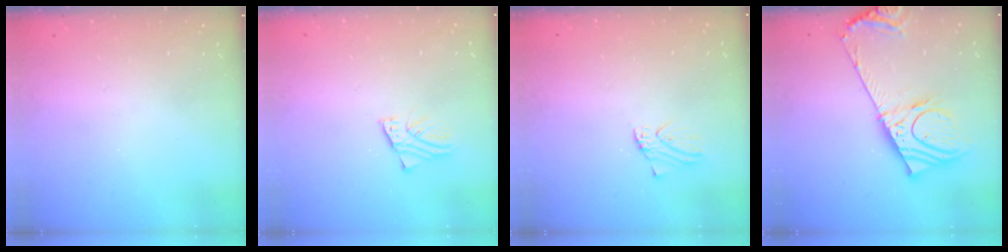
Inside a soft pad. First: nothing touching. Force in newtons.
{"total": 1.9, "press": 1.9, "slide": 0.1}
{"total": 0.8, "press": 0.8, "slide": 0.2}
{"total": 14.2, "press": 13.9, "slide": 3.0}